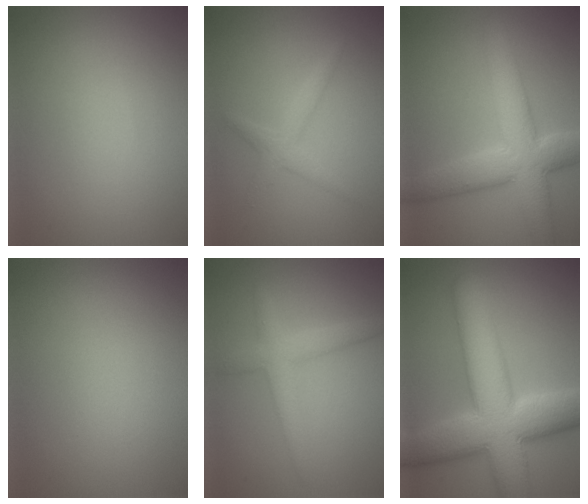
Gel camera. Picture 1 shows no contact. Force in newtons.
{"total": 2.0, "press": 2.0, "slide": 0.1}
{"total": 7.6, "press": 7.6, "slide": 0.5}
{"total": 0.0}
{"total": 2.9, "press": 2.9, "slide": 0.1}
{"total": 12.1, "press": 12.1, "slide": 0.4}